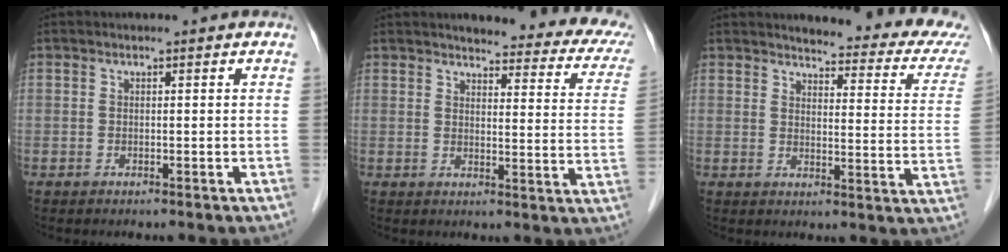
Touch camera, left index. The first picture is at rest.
{"total": 17.4, "force": [15.2, 3.8, 7.6], "torque": [-0.060, -0.031, 0.148]}
{"total": 17.8, "force": [16.5, 2.2, 6.1], "torque": [-0.055, -0.070, 0.165]}